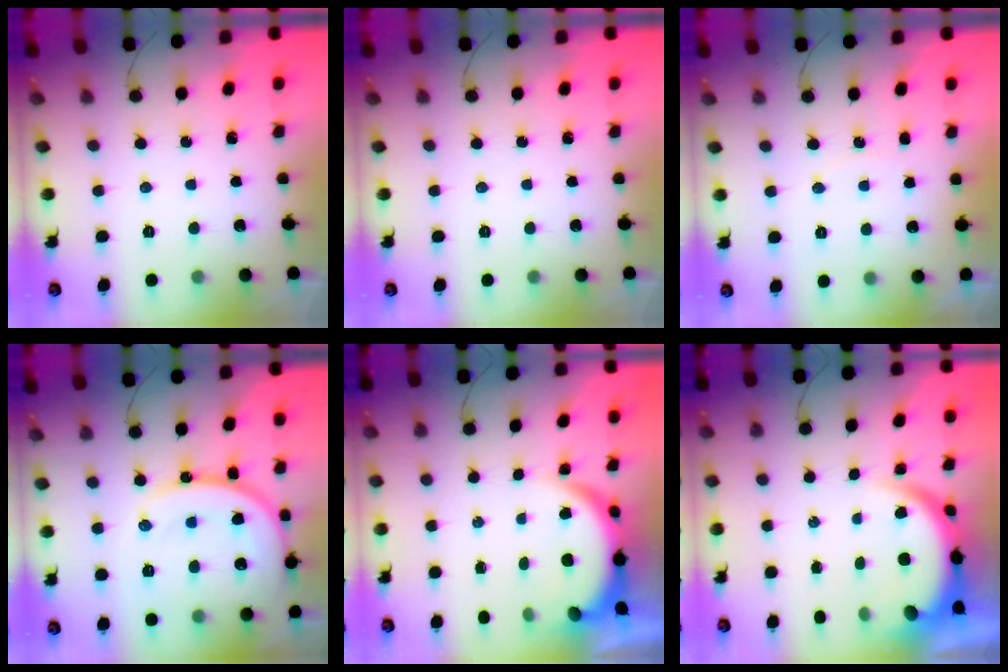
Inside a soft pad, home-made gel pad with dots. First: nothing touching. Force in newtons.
{"total": 0.0}
{"total": 5.6, "press": 5.6, "slide": 0.5}
{"total": 15.9, "press": 15.8, "slide": 1.9}
{"total": 5.6, "press": 5.6, "slide": 0.8}
{"total": 6.3, "press": 6.3, "slide": 0.6}